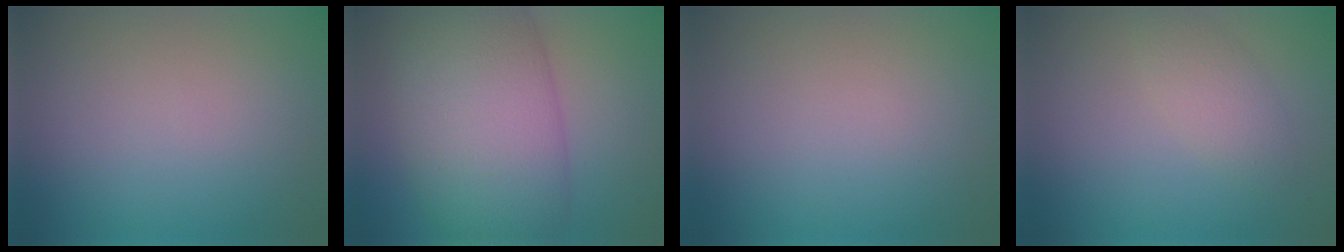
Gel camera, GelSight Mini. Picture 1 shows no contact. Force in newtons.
{"total": 12.1, "press": 12.0, "slide": 0.4}
{"total": 0.0}
{"total": 2.1, "press": 2.1, "slide": 0.0}